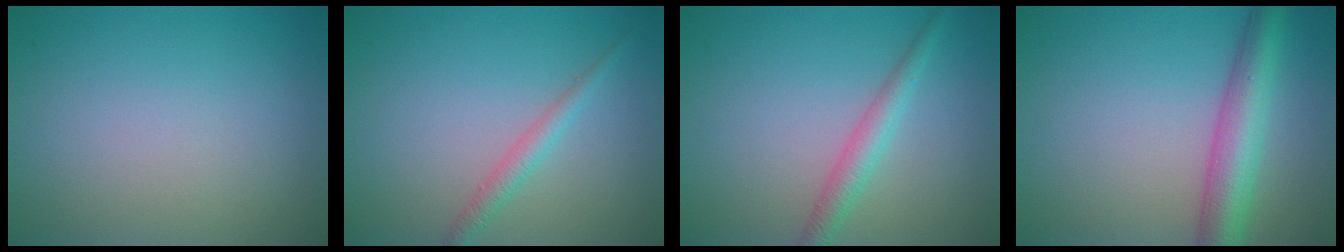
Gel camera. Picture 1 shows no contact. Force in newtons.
{"total": 1.7, "press": 1.7, "slide": 0.1}
{"total": 2.5, "press": 2.5, "slide": 0.1}
{"total": 5.3, "press": 5.3, "slide": 0.1}